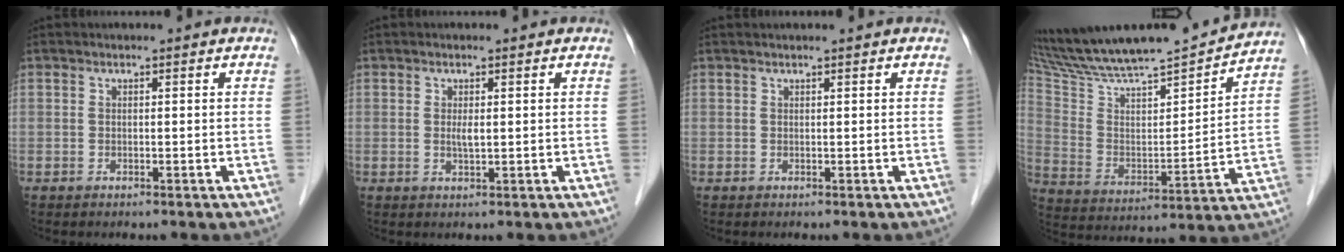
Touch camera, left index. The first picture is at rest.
{"total": 1.5, "force": [0.2, 0.3, 1.5], "torque": [-0.032, -0.002, 0.005]}
{"total": 1.4, "force": [1.3, 0.0, 0.6], "torque": [-0.006, 0.019, 0.021]}
{"total": 22.8, "force": [21.2, 1.3, 8.4], "torque": [-0.152, -0.018, 0.339]}